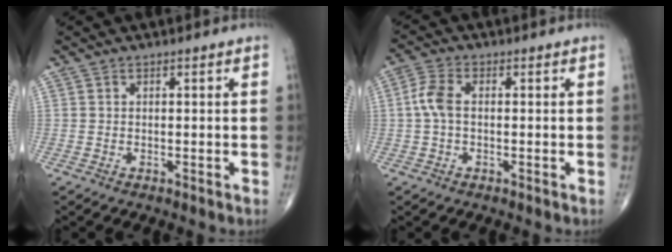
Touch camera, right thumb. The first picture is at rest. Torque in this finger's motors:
{"motor_torque": [-0.18, 0.28, 0.75, 0.15, 0.06]}